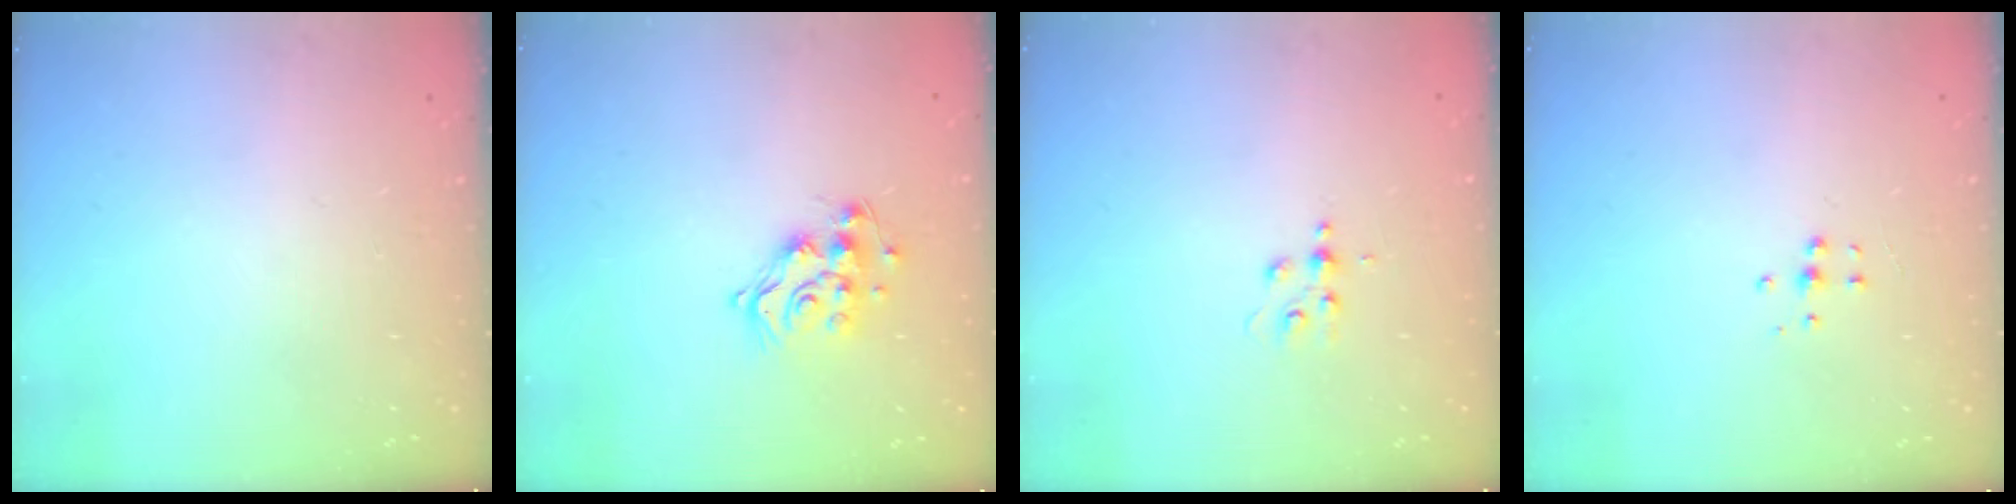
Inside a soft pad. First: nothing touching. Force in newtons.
{"total": 12.5, "press": 12.5, "slide": 0.8}
{"total": 3.5, "press": 3.5, "slide": 0.4}
{"total": 4.9, "press": 4.9, "slide": 0.4}